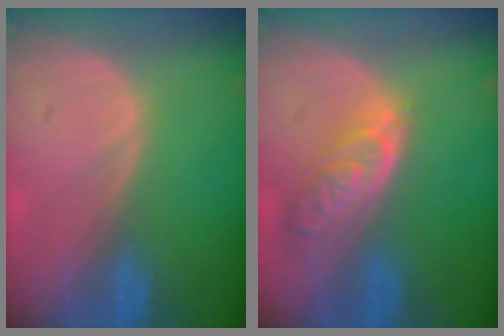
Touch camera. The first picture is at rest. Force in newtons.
{"total": 6.3, "press": 5.7, "slide": 2.8}